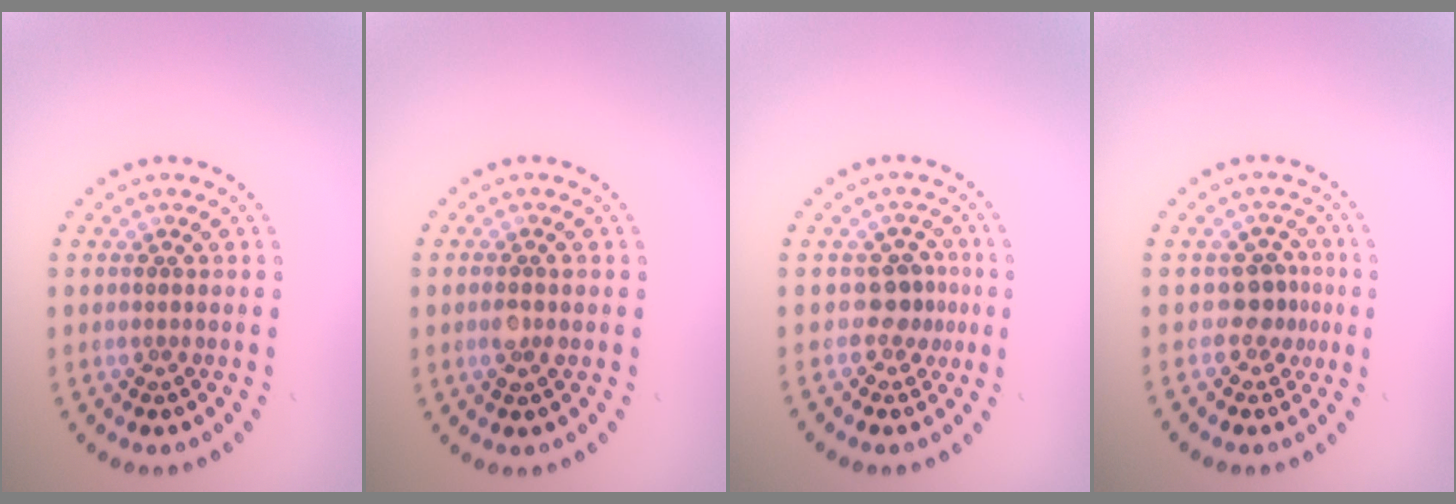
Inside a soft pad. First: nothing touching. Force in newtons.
{"total": 1.5, "press": 1.4, "slide": 0.7}
{"total": 2.2, "press": 1.6, "slide": 1.6}
{"total": 2.3, "press": 1.6, "slide": 1.6}